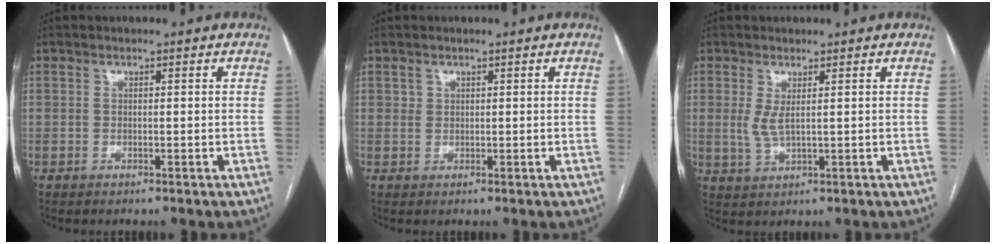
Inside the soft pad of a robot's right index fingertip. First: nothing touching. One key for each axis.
{"total": 0.7, "fx": 0.4, "fy": 0.6, "fz": 0.0, "tx": 0.010, "ty": 0.001, "tz": 0.004}
{"total": 2.8, "fx": 0.7, "fy": 0.6, "fz": 2.7, "tx": -0.064, "ty": -0.005, "tz": 0.022}